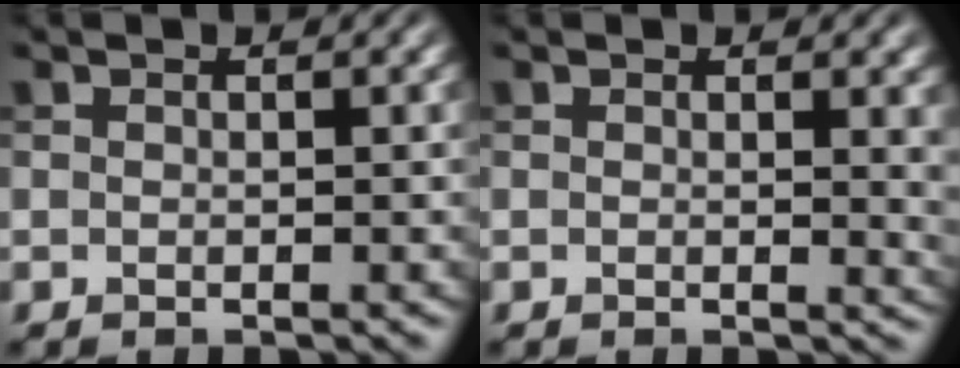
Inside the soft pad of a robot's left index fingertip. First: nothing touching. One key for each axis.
{"total": 2.3, "fx": 0.5, "fy": 0.7, "fz": 2.1, "tx": -0.021, "ty": -0.002, "tz": 0.009}